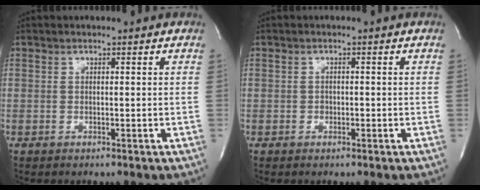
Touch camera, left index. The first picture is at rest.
{"total": 0.8, "force": [-0.3, 0.6, 0.3], "torque": [-0.002, 0.004, -0.006]}